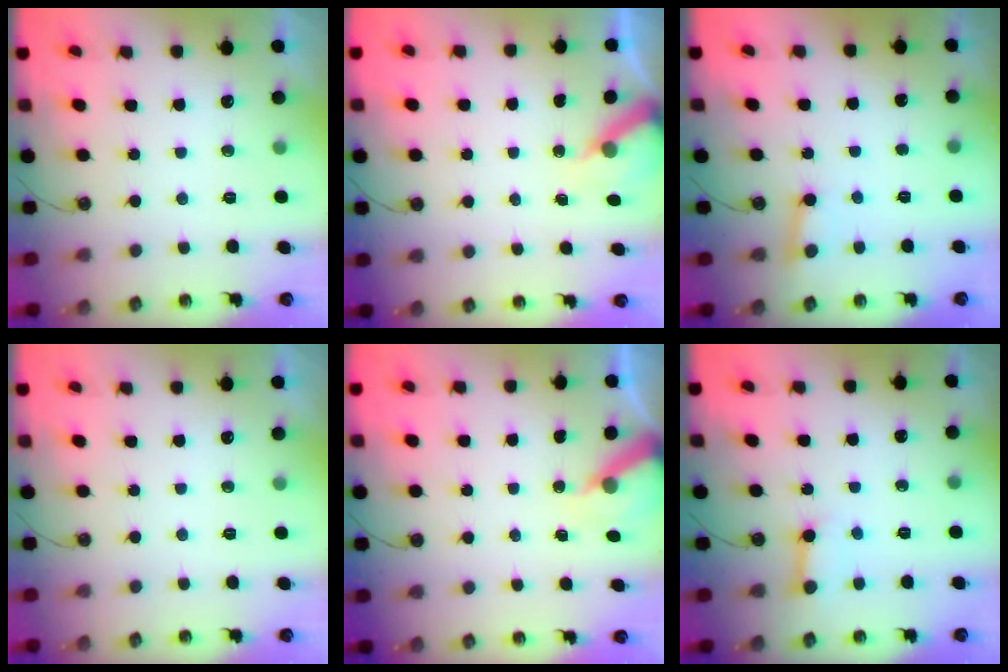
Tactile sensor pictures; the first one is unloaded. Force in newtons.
{"total": 6.5, "press": 6.4, "slide": 0.6}
{"total": 2.6, "press": 2.5, "slide": 0.7}
{"total": 0.0}
{"total": 6.7, "press": 6.7, "slide": 0.5}
{"total": 5.2, "press": 5.1, "slide": 0.6}